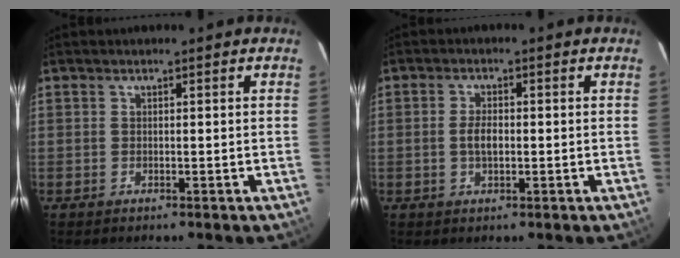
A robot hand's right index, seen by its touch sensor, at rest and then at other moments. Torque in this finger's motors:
{"motor_torque": [0.70, -0.07, 0.32, 0.08]}